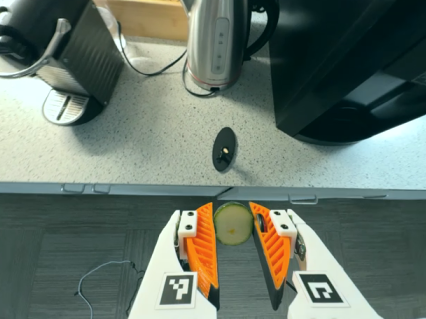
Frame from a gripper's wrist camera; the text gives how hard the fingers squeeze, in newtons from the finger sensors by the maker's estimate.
{"total": 7.5, "left": 7.4, "right": 7.7}